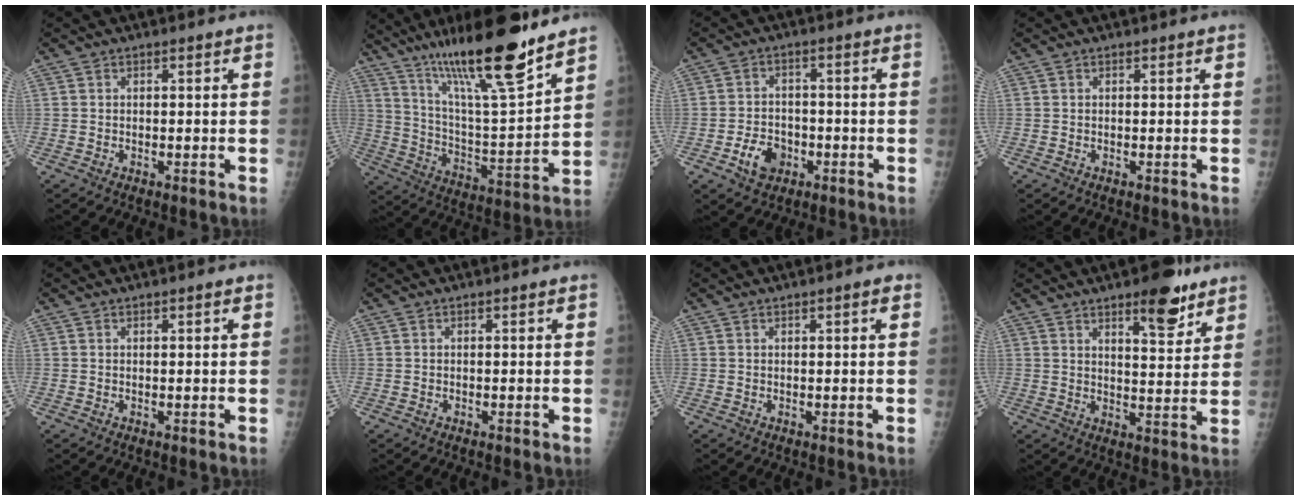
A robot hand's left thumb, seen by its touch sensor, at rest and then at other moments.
{"total": 22.4, "force": [16.0, 3.3, 15.3], "torque": [-0.241, -0.076, 0.278]}
{"total": 6.3, "force": [-2.8, 4.7, 3.2], "torque": [-0.038, 0.019, -0.045]}
{"total": 0.0}
{"total": 0.8, "force": [0.3, 0.1, 0.7], "torque": [-0.012, 0.001, 0.004]}
{"total": 0.0}
{"total": 1.8, "force": [0.7, 0.4, 1.5], "torque": [-0.022, 0.002, 0.008]}
{"total": 9.7, "force": [6.4, 3.2, 6.5], "torque": [-0.072, -0.038, 0.092]}